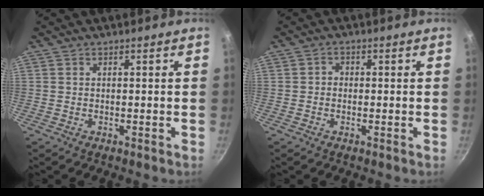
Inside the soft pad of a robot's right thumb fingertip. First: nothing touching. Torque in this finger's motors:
{"motor_torque": [0.15, -0.31, -0.03, -0.04, 0.02]}